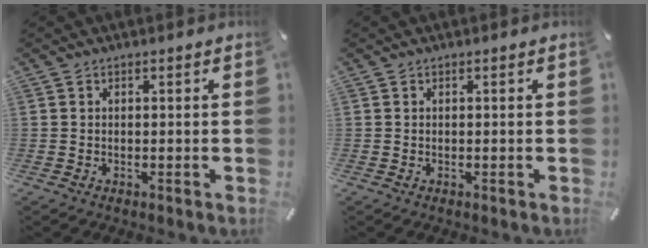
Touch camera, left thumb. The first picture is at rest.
{"total": 0.0}